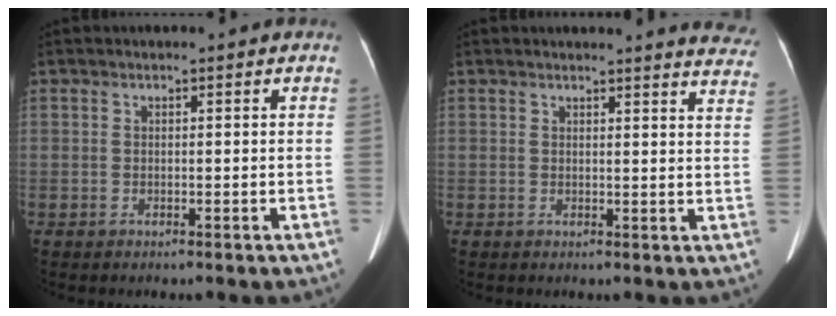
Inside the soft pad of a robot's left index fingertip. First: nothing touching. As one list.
[{"total": 9.8, "force": [9.6, 0.6, 1.7], "torque": [0.005, -0.065, 0.070]}]